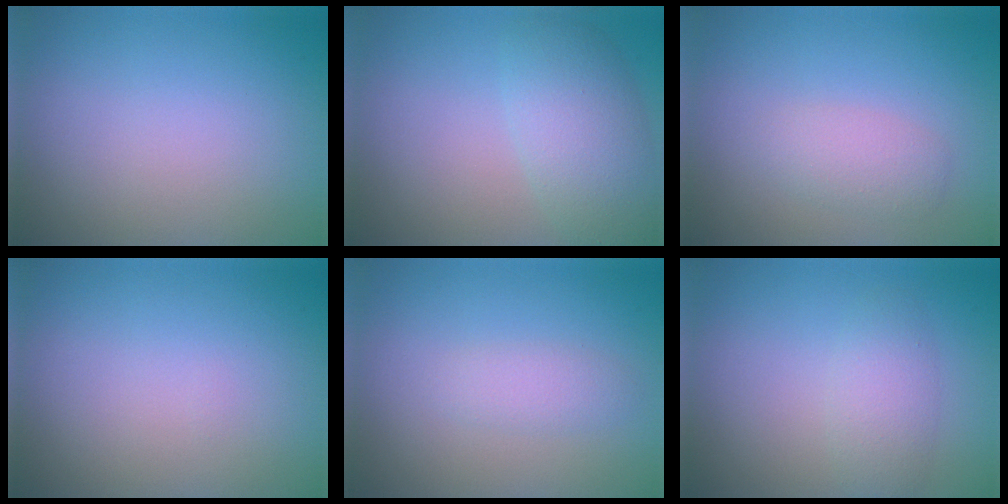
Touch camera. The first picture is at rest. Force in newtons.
{"total": 5.0, "press": 5.0, "slide": 0.4}
{"total": 2.1, "press": 2.1, "slide": 0.1}
{"total": 0.0}
{"total": 1.6, "press": 1.6, "slide": 0.1}
{"total": 2.5, "press": 2.5, "slide": 0.2}